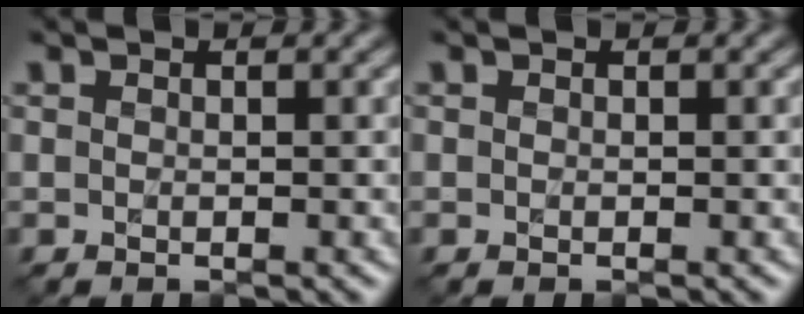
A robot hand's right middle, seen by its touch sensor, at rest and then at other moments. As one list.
[{"total": 0.0}]